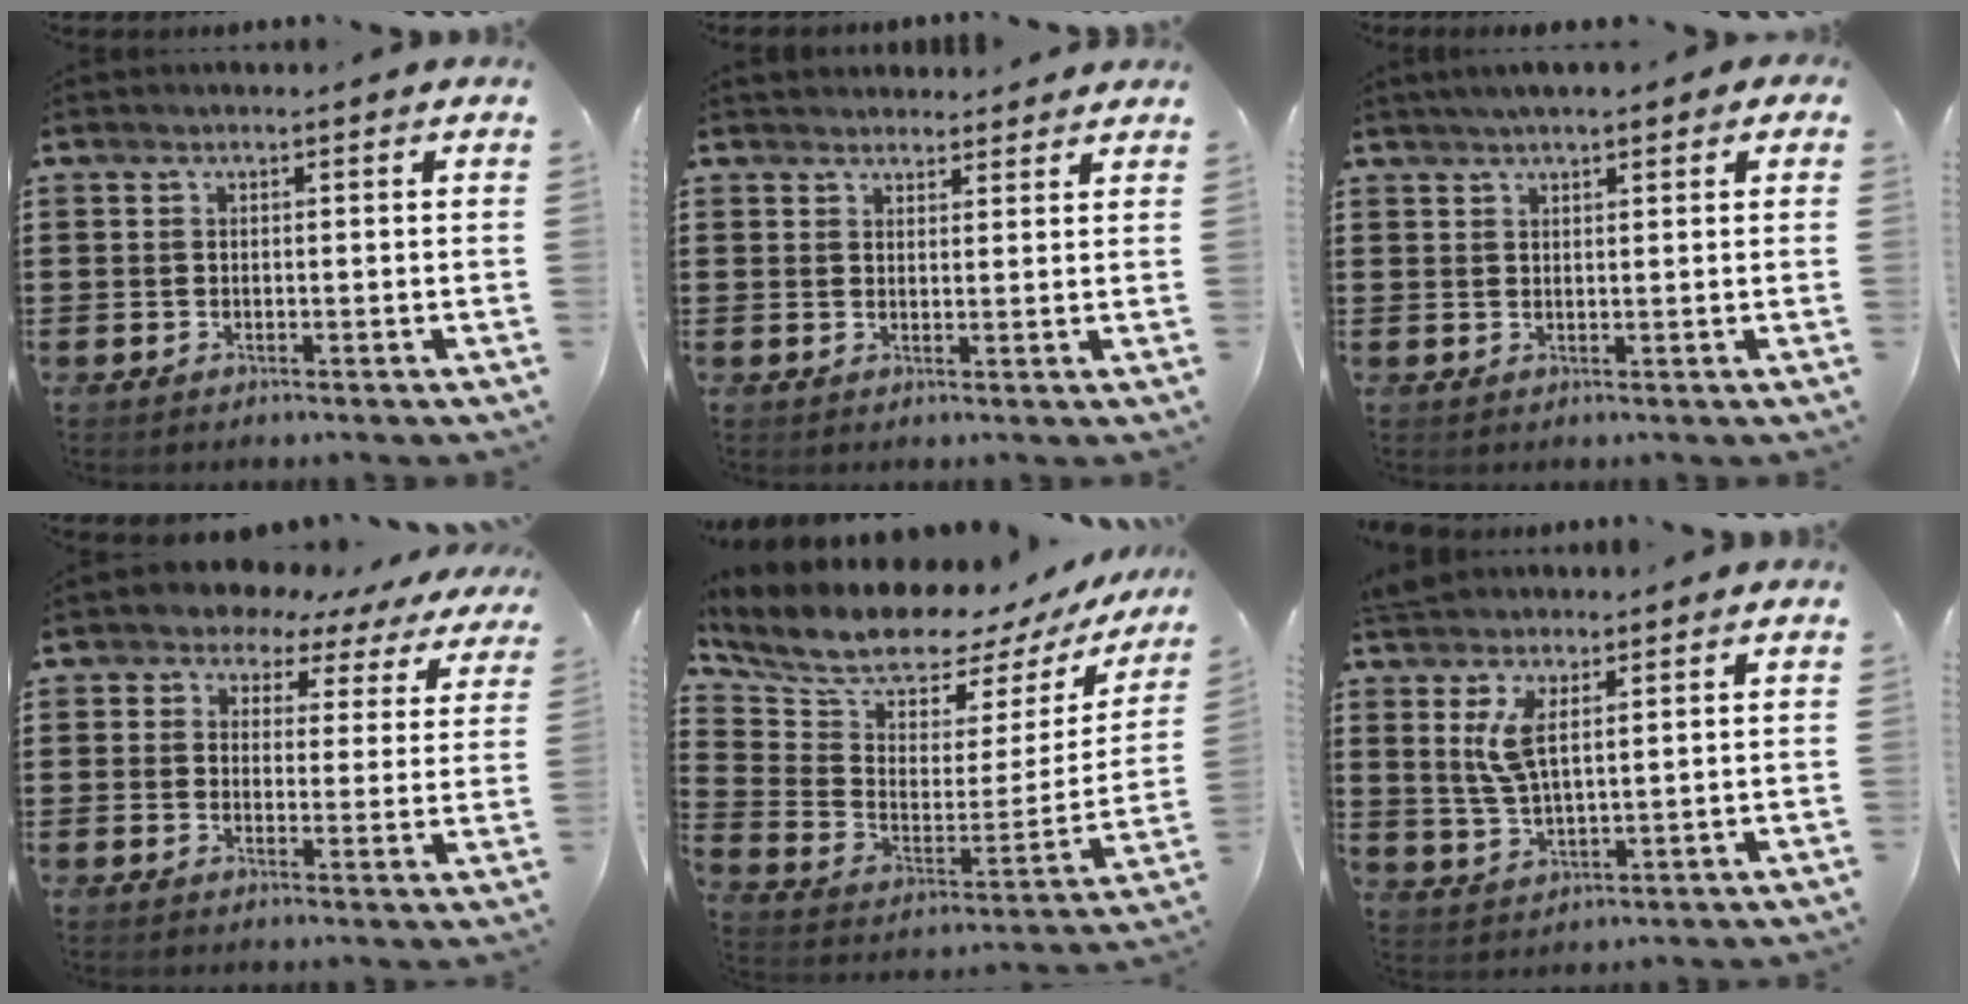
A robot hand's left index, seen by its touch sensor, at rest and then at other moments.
{"total": 2.5, "force": [2.4, 0.7, -0.2], "torque": [-0.003, -0.004, 0.047]}
{"total": 2.5, "force": [1.8, 0.6, 1.6], "torque": [-0.036, 0.006, 0.032]}
{"total": 4.0, "force": [3.4, 2.0, 0.7], "torque": [-0.032, -0.020, 0.053]}
{"total": 9.4, "force": [8.3, 2.6, 3.5], "torque": [-0.106, -0.069, 0.146]}
{"total": 6.7, "force": [3.2, 2.7, 5.2], "torque": [-0.126, -0.001, 0.052]}